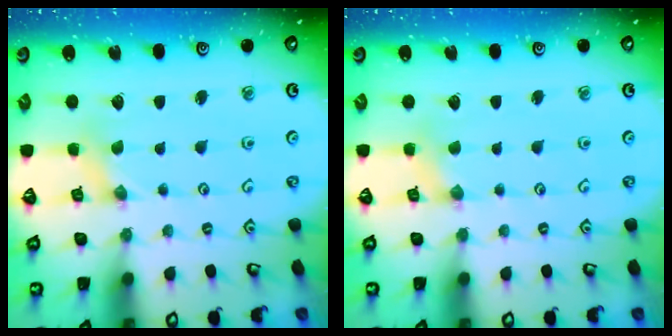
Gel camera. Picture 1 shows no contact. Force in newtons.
{"total": 2.2, "press": 2.2, "slide": 0.5}